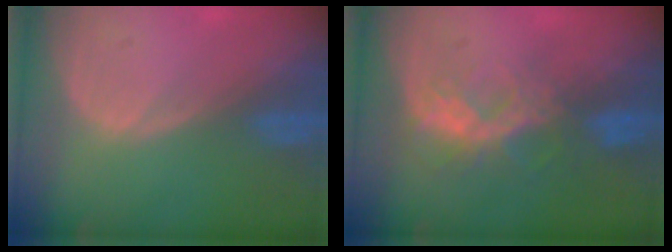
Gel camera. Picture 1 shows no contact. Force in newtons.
{"total": 6.6, "press": 6.0, "slide": 2.7}